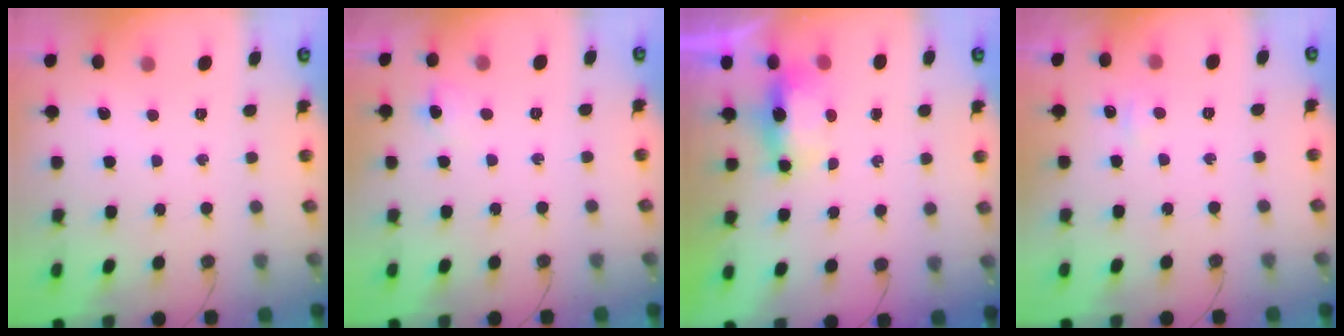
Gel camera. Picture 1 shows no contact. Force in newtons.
{"total": 7.8, "press": 3.5, "slide": 7.0}
{"total": 5.9, "press": 5.9, "slide": 1.0}
{"total": 3.6, "press": 3.5, "slide": 0.5}